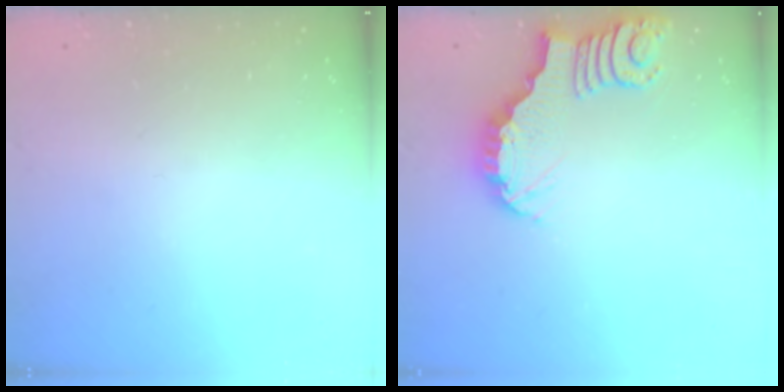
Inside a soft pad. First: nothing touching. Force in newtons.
{"total": 3.9, "press": 3.9, "slide": 0.4}